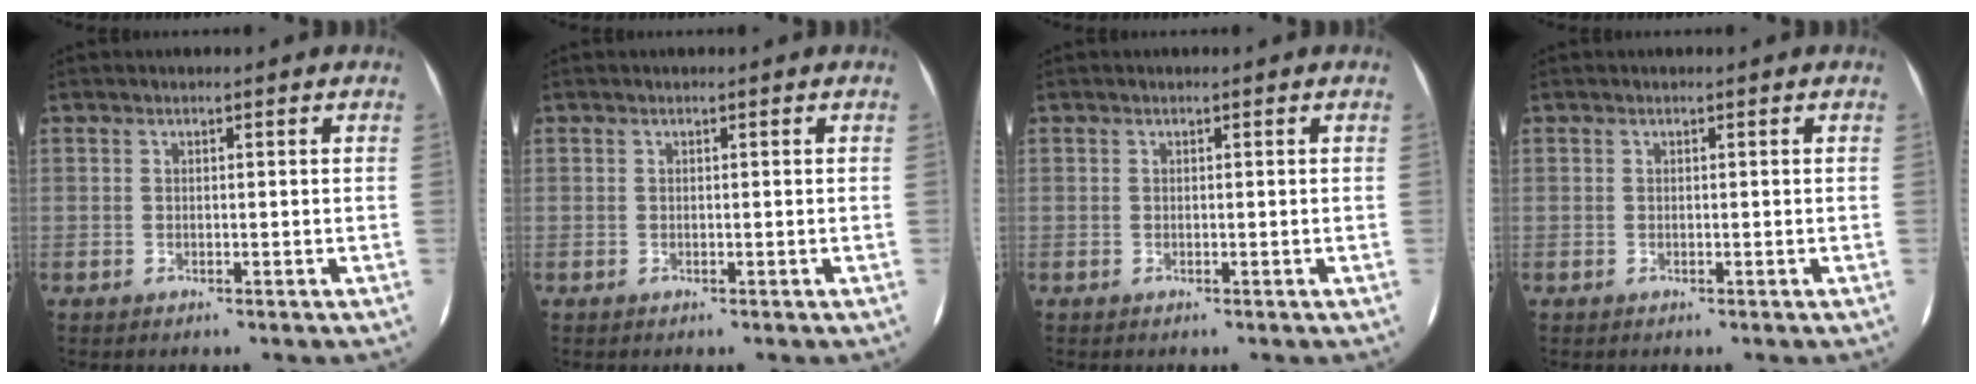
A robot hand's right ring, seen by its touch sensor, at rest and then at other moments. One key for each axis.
{"total": 0.0}
{"total": 0.0}
{"total": 0.0}